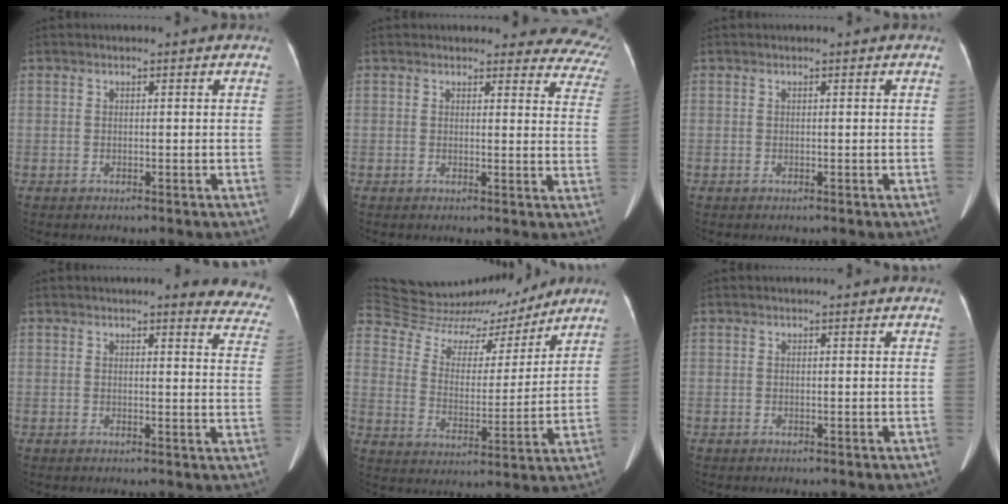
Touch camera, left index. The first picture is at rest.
{"total": 13.9, "force": [13.1, 4.2, 1.7], "torque": [0.037, -0.067, 0.095]}
{"total": 0.0}
{"total": 10.9, "force": [10.1, 2.2, 3.5], "torque": [0.001, -0.035, 0.073]}
{"total": 21.8, "force": [19.9, 6.8, 5.7], "torque": [-0.120, 0.015, 0.307]}
{"total": 0.0}